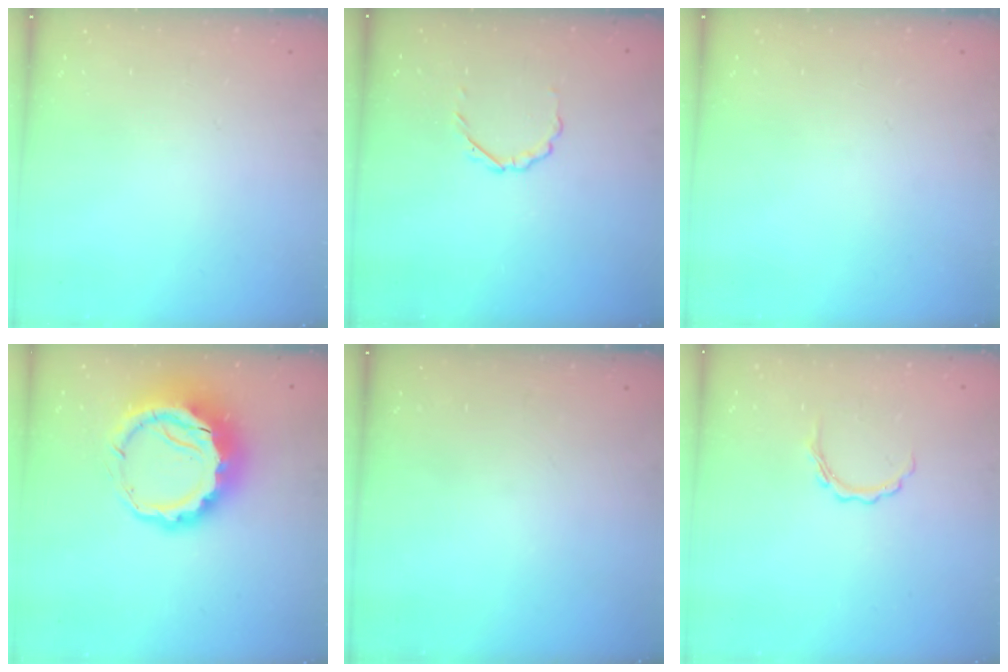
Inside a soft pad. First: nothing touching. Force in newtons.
{"total": 2.3, "press": 2.1, "slide": 0.8}
{"total": 0.0}
{"total": 13.1, "press": 12.8, "slide": 2.8}
{"total": 0.0}
{"total": 4.4, "press": 4.4, "slide": 0.7}